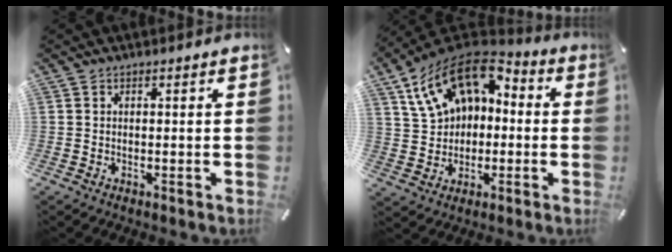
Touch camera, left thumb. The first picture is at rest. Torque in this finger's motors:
{"motor_torque": [2.16, 2.84, 1.58, -1.19, 0.26]}